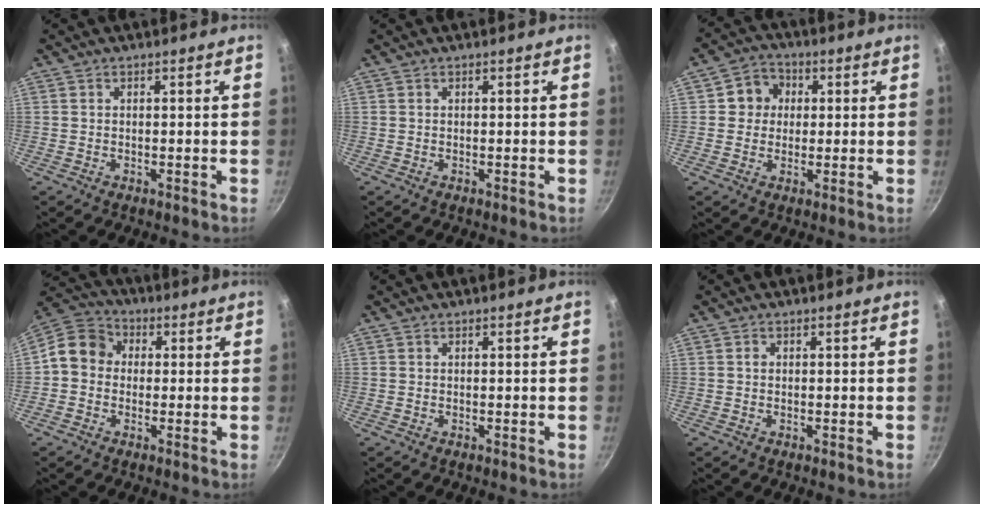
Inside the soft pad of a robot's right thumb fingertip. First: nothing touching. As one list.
[{"total": 0.0}, {"total": 6.2, "force": [1.1, 5.7, 2.2], "torque": [0.006, 0.009, 0.006]}, {"total": 9.2, "force": [0.1, 8.0, 4.6], "torque": [-0.058, 0.027, -0.025]}, {"total": 0.0}, {"total": 0.7, "force": [0.1, 0.6, 0.3], "torque": [-0.003, 0.004, 0.000]}]